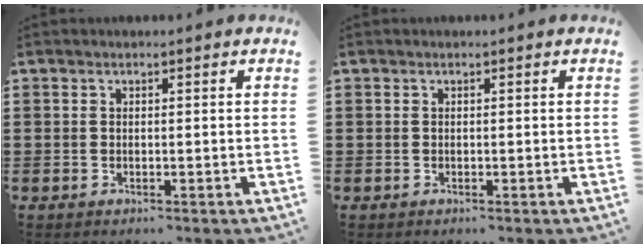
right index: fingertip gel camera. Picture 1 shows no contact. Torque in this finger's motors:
{"motor_torque": [1.07, 1.07, -0.01, 0.01]}